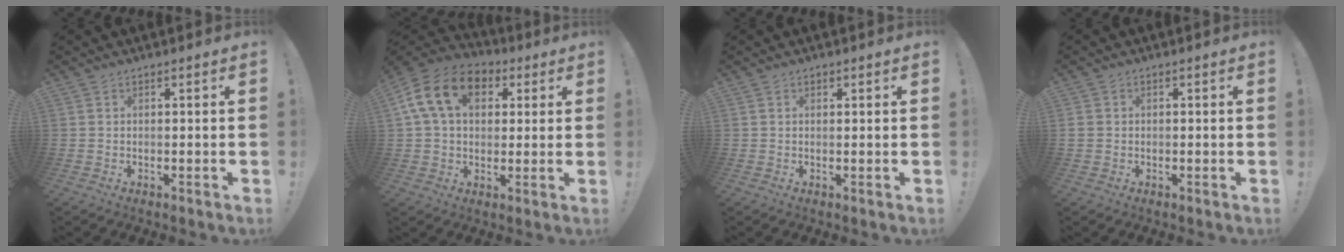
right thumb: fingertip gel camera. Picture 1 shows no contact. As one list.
[{"total": 16.2, "force": [5.2, 11.2, 10.4], "torque": [-0.191, 0.004, 0.097]}, {"total": 0.6, "force": [0.4, 0.4, 0.3], "torque": [0.010, -0.006, 0.005]}, {"total": 1.2, "force": [-0.2, 1.0, 0.5], "torque": [-0.008, 0.003, -0.004]}]